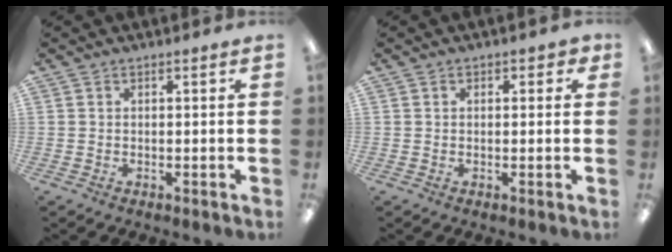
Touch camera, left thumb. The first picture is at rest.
{"total": 1.6, "force": [0.5, 1.0, 1.1], "torque": [-0.006, -0.001, 0.005]}